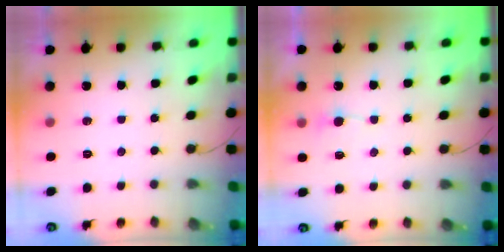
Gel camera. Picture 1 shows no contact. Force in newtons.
{"total": 2.7, "press": 2.7, "slide": 0.3}